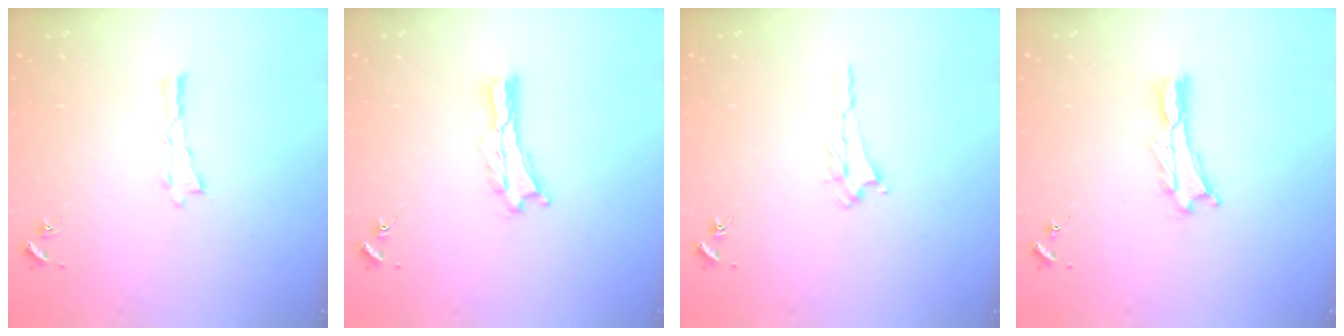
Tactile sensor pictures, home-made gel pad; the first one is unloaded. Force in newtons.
{"total": 0.7, "press": 0.7, "slide": 0.2}
{"total": 1.2, "press": 1.1, "slide": 0.5}
{"total": 1.1, "press": 1.1, "slide": 0.2}